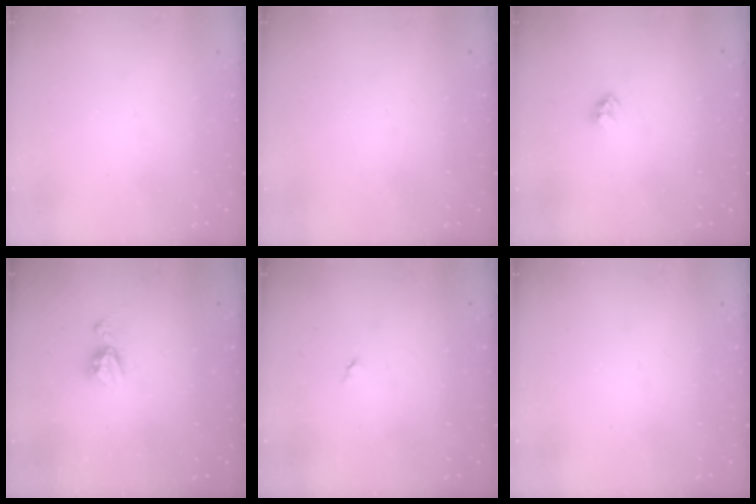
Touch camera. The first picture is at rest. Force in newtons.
{"total": 0.0}
{"total": 2.4, "press": 2.4, "slide": 0.1}
{"total": 6.2, "press": 6.2, "slide": 0.5}
{"total": 2.8, "press": 2.8, "slide": 0.4}
{"total": 0.0}